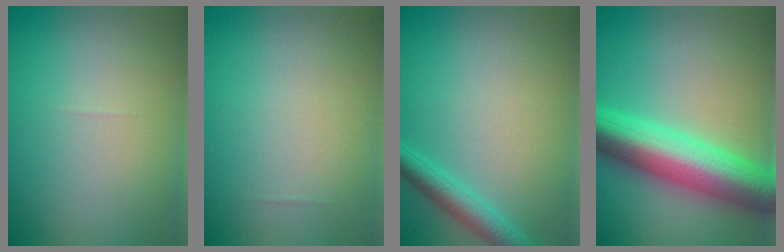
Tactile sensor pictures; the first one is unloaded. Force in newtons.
{"total": 0.0}
{"total": 2.8, "press": 2.8, "slide": 0.1}
{"total": 9.8, "press": 9.8, "slide": 0.3}